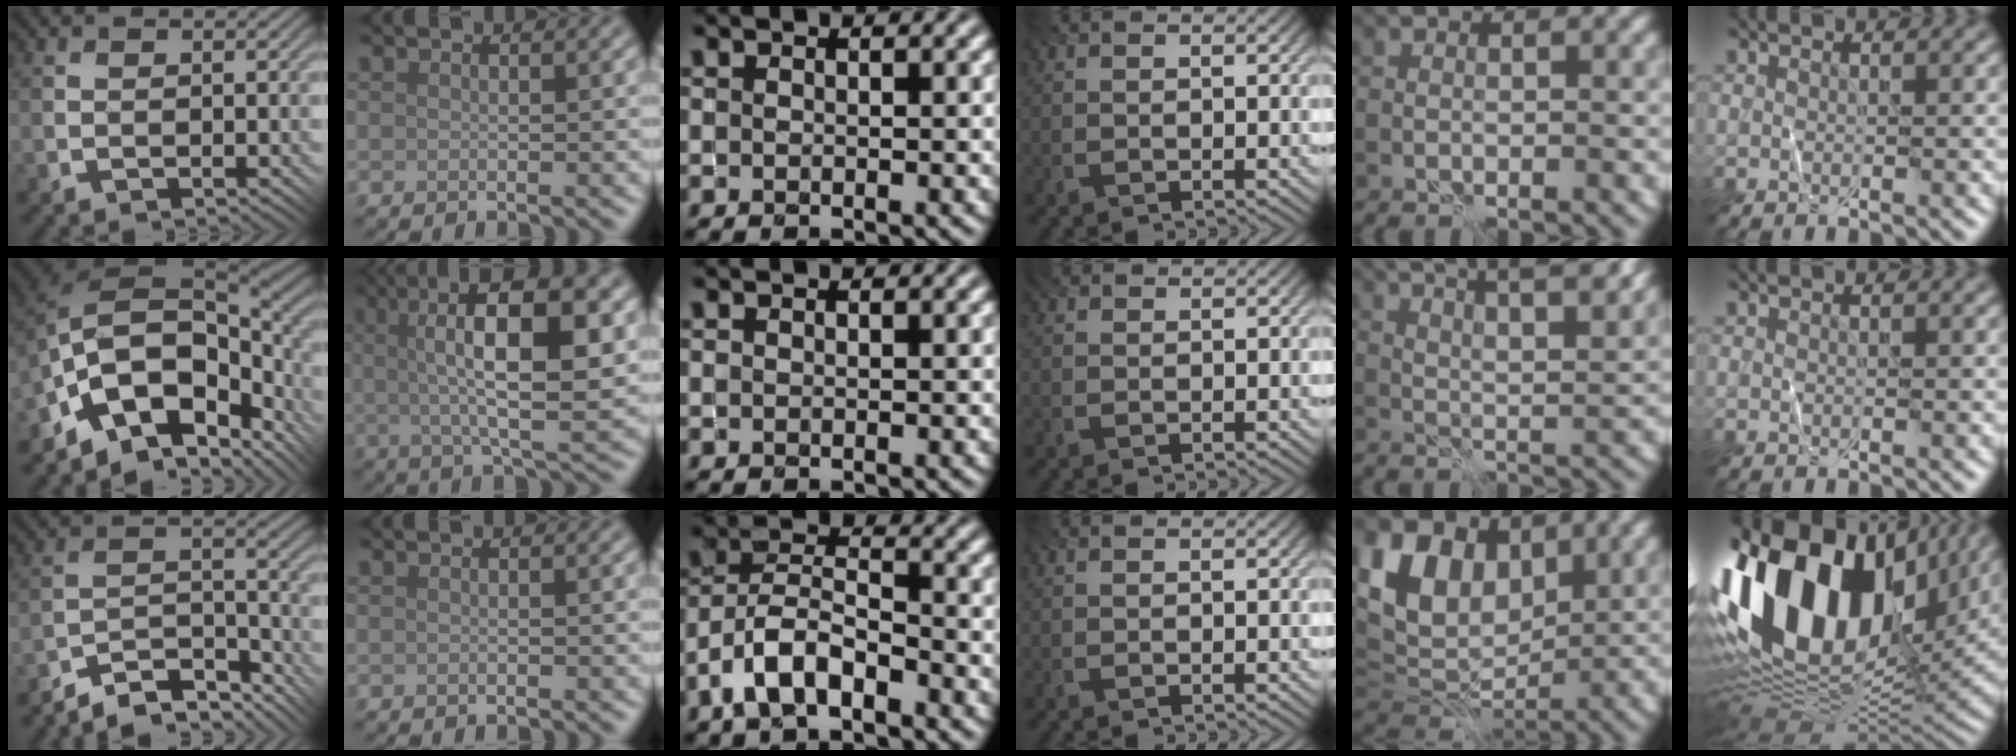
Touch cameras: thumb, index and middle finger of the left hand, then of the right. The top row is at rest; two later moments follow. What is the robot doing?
{"motion": "fold", "object": "shorts"}